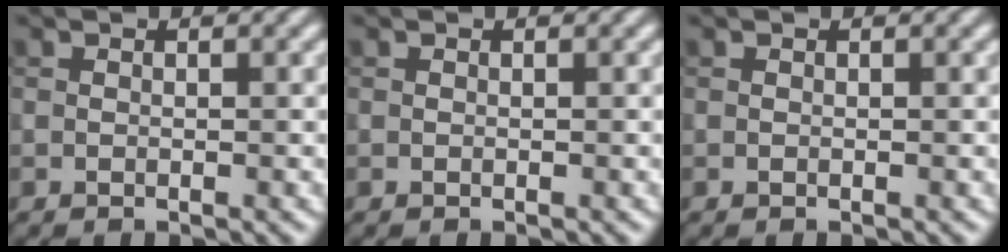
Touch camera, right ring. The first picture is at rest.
{"total": 0.0}
{"total": 0.0}